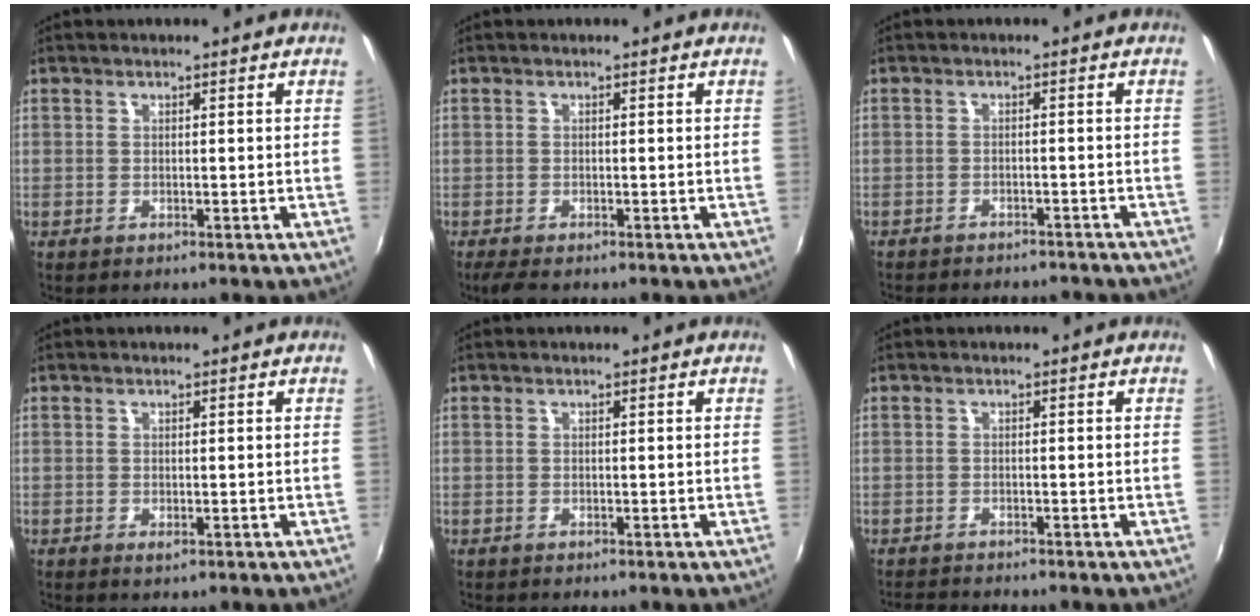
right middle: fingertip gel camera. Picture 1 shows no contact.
{"total": 2.8, "force": [-2.0, 0.9, 1.8], "torque": [-0.035, -0.014, -0.033]}
{"total": 9.2, "force": [-8.2, 2.5, 3.3], "torque": [-0.080, -0.013, -0.110]}
{"total": 0.7, "force": [-0.1, 0.2, 0.6], "torque": [-0.011, -0.002, -0.001]}
{"total": 0.0}
{"total": 3.3, "force": [-3.1, 0.3, 0.9], "torque": [-0.030, -0.013, -0.056]}